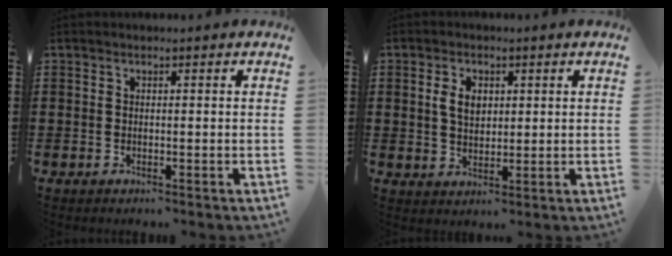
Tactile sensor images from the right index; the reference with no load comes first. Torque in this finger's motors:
{"motor_torque": [0.68, -0.27, 0.16, 0.08]}